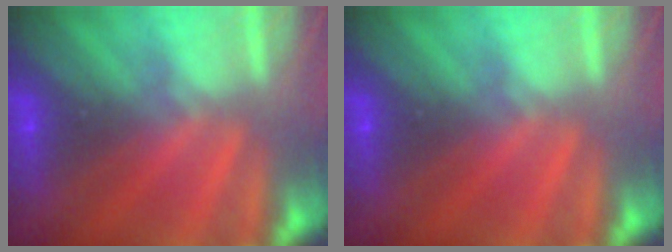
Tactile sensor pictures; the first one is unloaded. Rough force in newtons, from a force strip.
{"total": 0.0}